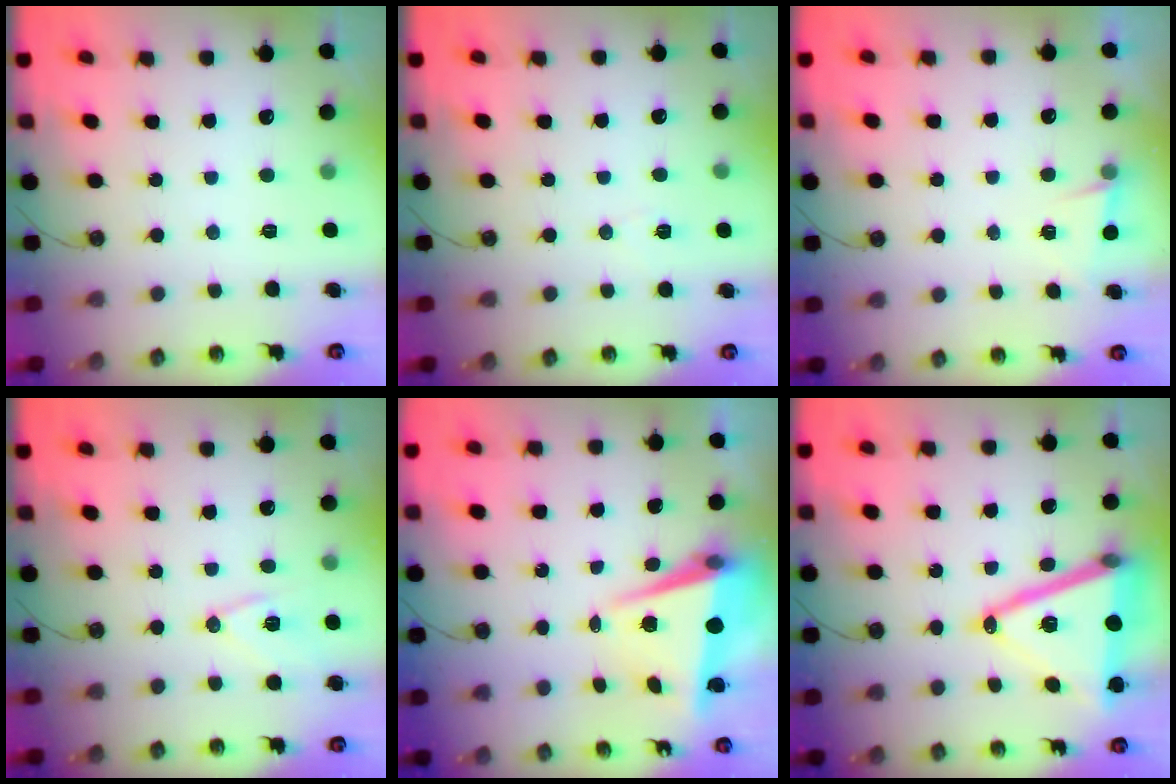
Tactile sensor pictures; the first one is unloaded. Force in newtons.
{"total": 5.3, "press": 5.1, "slide": 1.4}
{"total": 2.7, "press": 2.6, "slide": 1.0}
{"total": 10.3, "press": 9.9, "slide": 2.6}
{"total": 6.3, "press": 6.1, "slide": 1.6}
{"total": 20.5, "press": 20.1, "slide": 3.9}